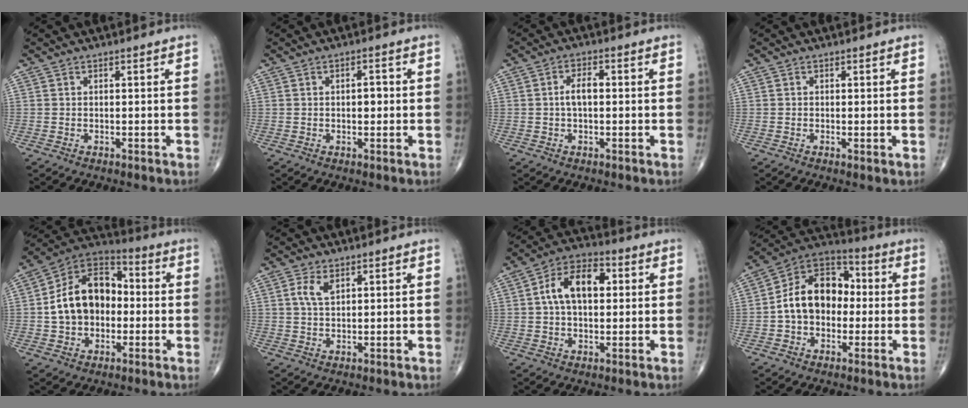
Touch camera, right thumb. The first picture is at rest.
{"total": 2.4, "force": [0.1, 1.2, 2.1], "torque": [-0.023, 0.000, -0.001]}
{"total": 3.6, "force": [0.0, 1.8, 3.1], "torque": [-0.061, 0.011, -0.003]}
{"total": 0.7, "force": [-0.1, 0.2, 0.7], "torque": [-0.015, -0.003, -0.004]}
{"total": 15.8, "force": [-0.5, 11.4, 11.0], "torque": [-0.157, 0.037, -0.019]}
{"total": 3.5, "force": [1.4, 1.9, 2.6], "torque": [-0.050, 0.001, 0.030]}
{"total": 11.4, "force": [2.0, 6.8, 8.9], "torque": [-0.145, 0.023, 0.024]}
{"total": 14.7, "force": [-0.4, 10.6, 10.1], "torque": [-0.139, 0.040, -0.021]}